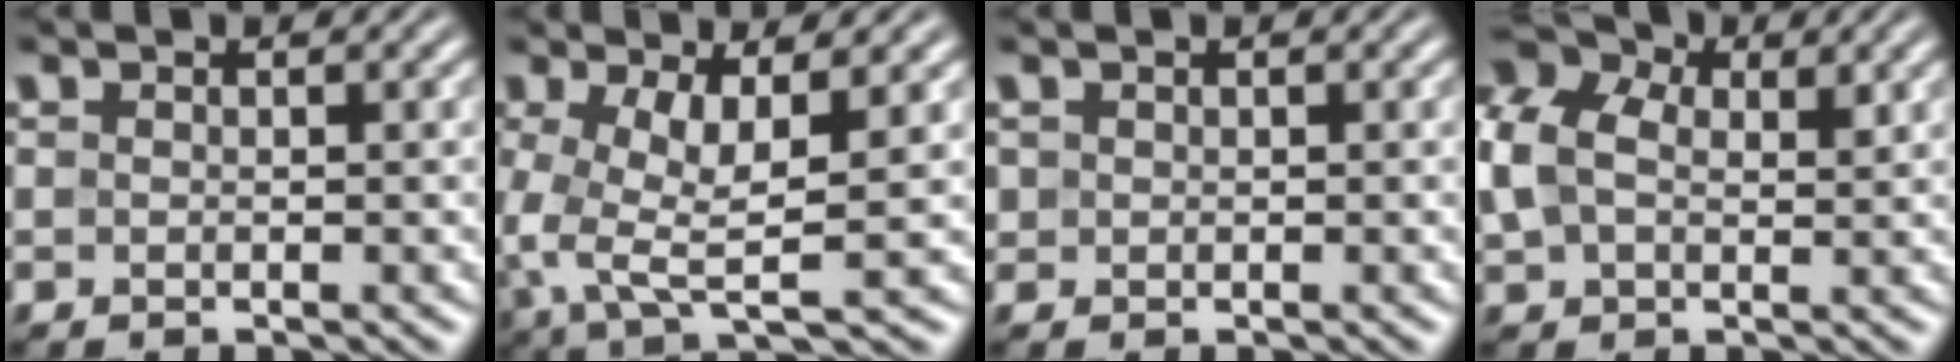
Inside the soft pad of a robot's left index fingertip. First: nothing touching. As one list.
[{"total": 5.9, "force": [0.3, 1.9, 5.6], "torque": [-0.123, -0.004, 0.007]}, {"total": 0.6, "force": [0.1, 0.6, 0.1], "torque": [0.003, 0.001, 0.000]}, {"total": 8.0, "force": [2.1, 5.5, 5.5], "torque": [-0.133, 0.018, 0.030]}]